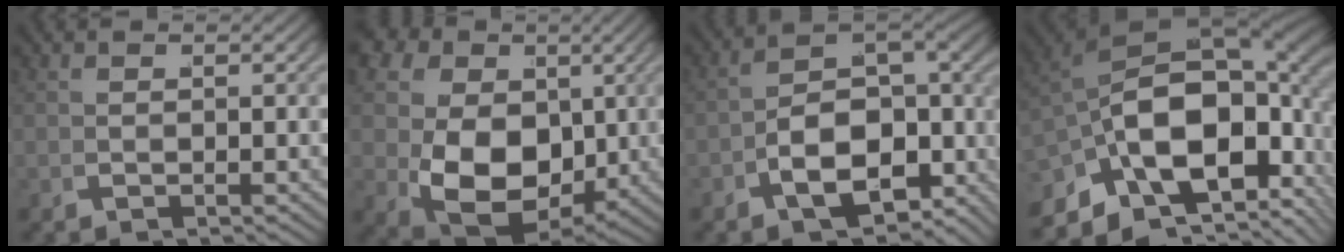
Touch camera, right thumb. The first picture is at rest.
{"total": 15.2, "force": [0.2, 11.6, 9.8], "torque": [-0.211, -0.072, 0.029]}
{"total": 11.5, "force": [-1.6, 7.1, 8.9], "torque": [-0.148, -0.023, -0.018]}
{"total": 16.6, "force": [0.0, 10.3, 13.1], "torque": [-0.226, -0.030, 0.006]}